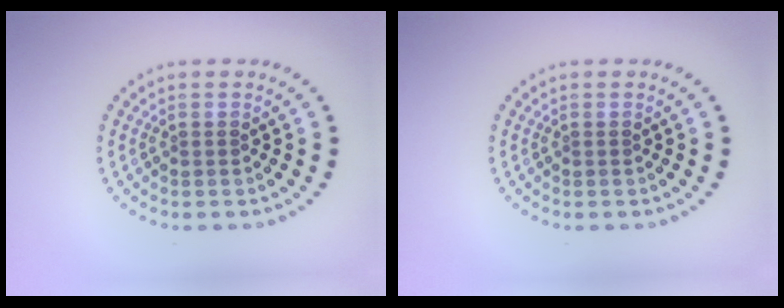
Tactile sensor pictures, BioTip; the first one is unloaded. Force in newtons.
{"total": 0.0}